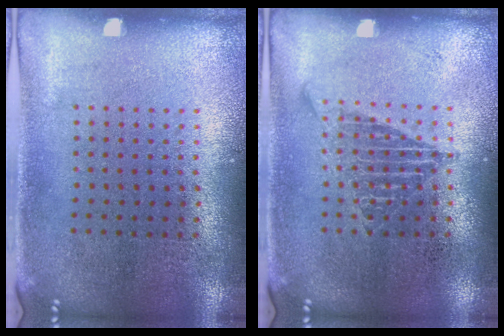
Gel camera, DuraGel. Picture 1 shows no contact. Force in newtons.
{"total": 1.7, "press": 1.7, "slide": 0.2}